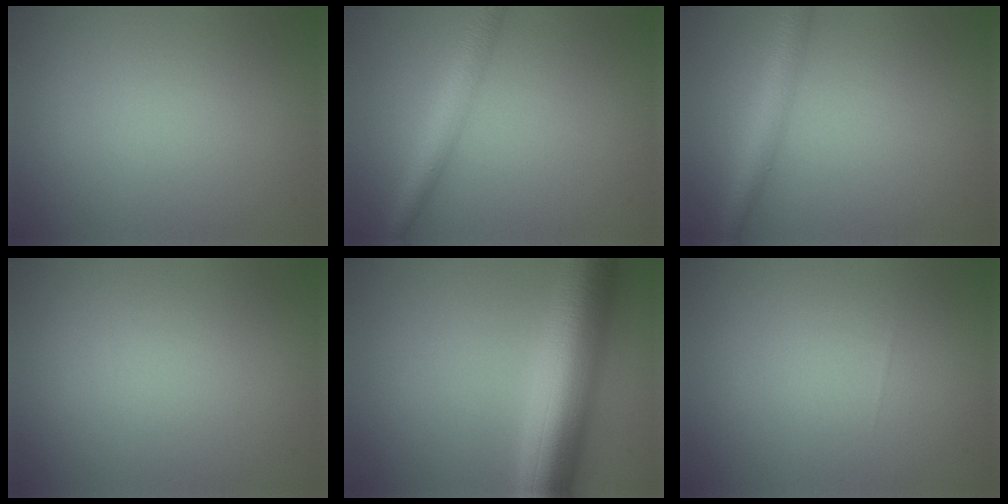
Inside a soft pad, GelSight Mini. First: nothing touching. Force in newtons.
{"total": 3.4, "press": 3.4, "slide": 0.1}
{"total": 3.2, "press": 3.1, "slide": 0.2}
{"total": 0.0}
{"total": 10.9, "press": 10.9, "slide": 0.1}
{"total": 0.0}